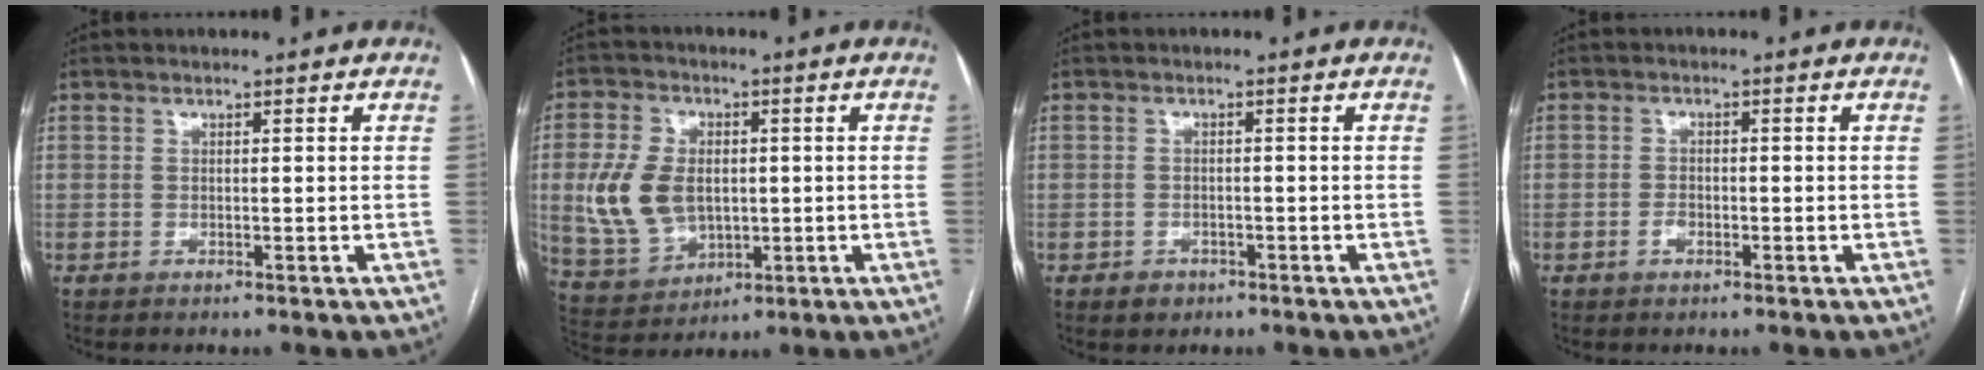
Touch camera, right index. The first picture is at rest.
{"total": 11.2, "force": [0.2, 7.8, 8.0], "torque": [-0.178, 0.015, 0.021]}
{"total": 2.2, "force": [-1.3, 1.7, 0.7], "torque": [-0.011, 0.004, -0.013]}
{"total": 1.9, "force": [-0.9, 1.1, 1.3], "torque": [-0.026, 0.003, -0.015]}